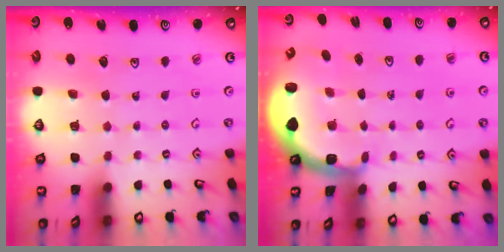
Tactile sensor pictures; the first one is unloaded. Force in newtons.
{"total": 2.4, "press": 2.0, "slide": 1.2}